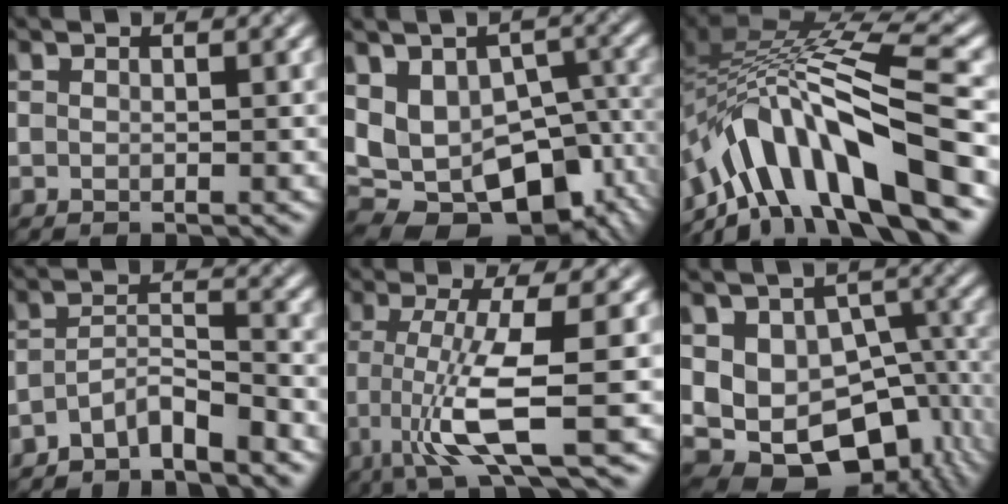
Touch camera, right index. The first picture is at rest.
{"total": 11.9, "force": [-2.1, 7.6, 8.9], "torque": [-0.160, -0.012, 0.000]}
{"total": 11.4, "force": [-7.2, 3.3, 8.2], "torque": [-0.145, 0.017, -0.113]}
{"total": 4.0, "force": [-3.8, 0.2, 1.1], "torque": [-0.026, 0.012, -0.067]}
{"total": 6.6, "force": [-2.0, 0.9, 6.2], "torque": [-0.123, -0.005, -0.024]}
{"total": 12.9, "force": [-2.9, 9.2, 8.6], "torque": [-0.120, -0.017, 0.002]}